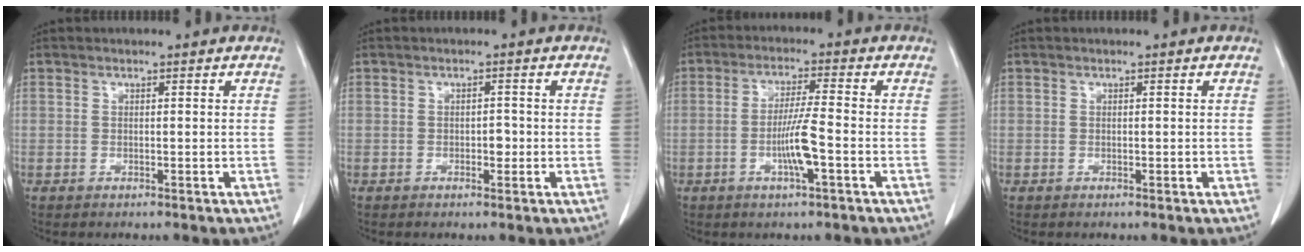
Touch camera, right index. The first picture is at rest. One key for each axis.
{"total": 1.5, "fx": -0.3, "fy": 0.8, "fz": 1.2, "tx": -0.012, "ty": 0.003, "tz": -0.002}
{"total": 6.2, "fx": -1.8, "fy": -0.1, "fz": 6.0, "tx": -0.115, "ty": -0.001, "tz": -0.032}
{"total": 0.0}